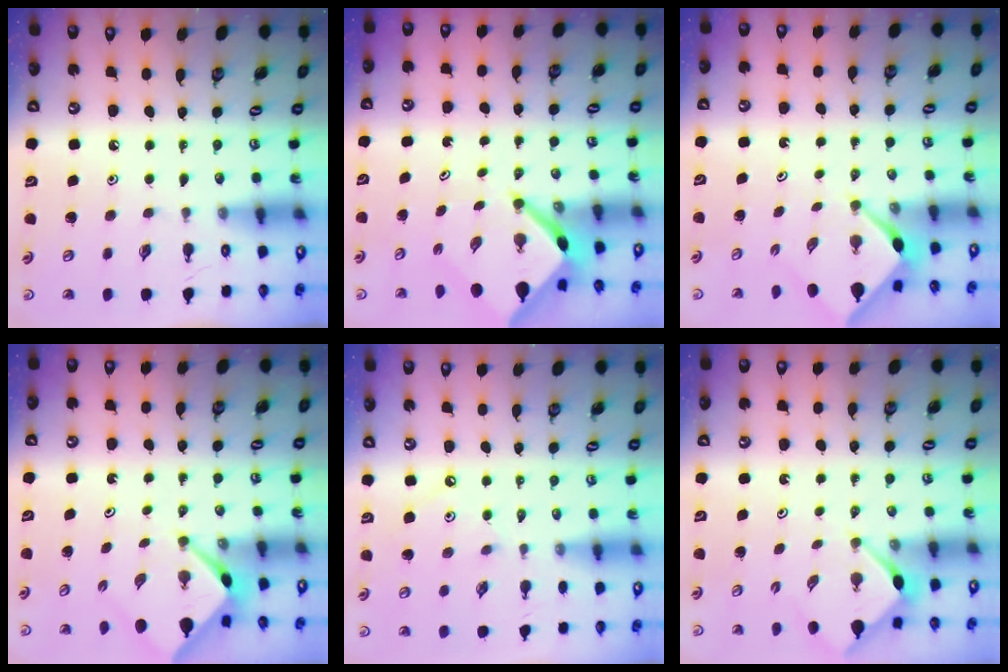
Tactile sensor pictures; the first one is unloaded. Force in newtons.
{"total": 5.3, "press": 5.3, "slide": 0.6}
{"total": 2.3, "press": 2.3, "slide": 0.3}
{"total": 2.7, "press": 2.7, "slide": 0.3}
{"total": 1.8, "press": 1.8, "slide": 0.3}
{"total": 2.9, "press": 2.9, "slide": 0.3}